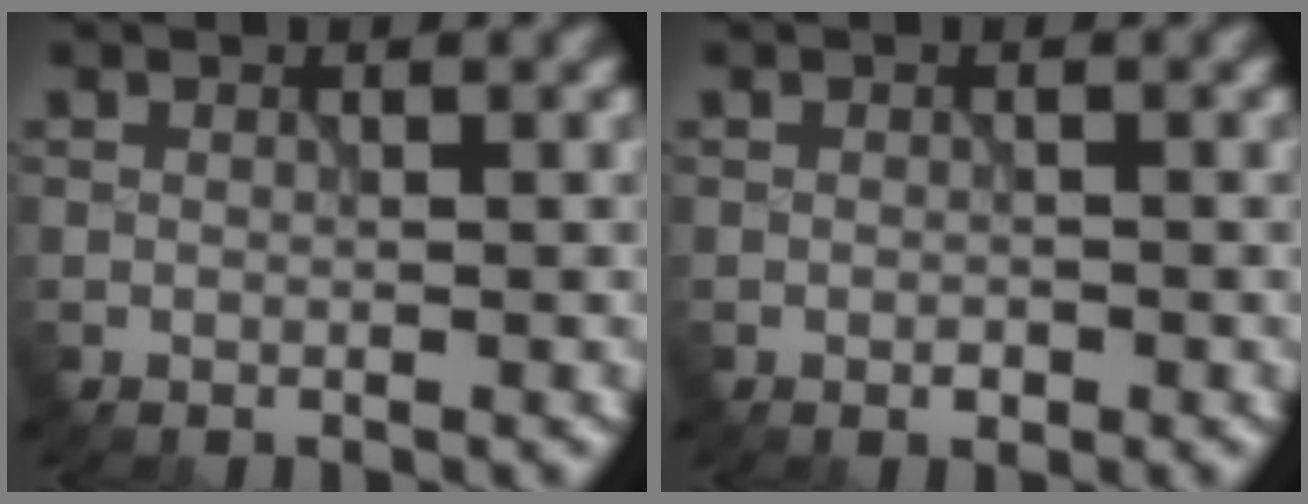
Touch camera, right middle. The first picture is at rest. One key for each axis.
{"total": 0.7, "fx": -0.4, "fy": 0.4, "fz": 0.4, "tx": -0.007, "ty": 0.000, "tz": -0.005}